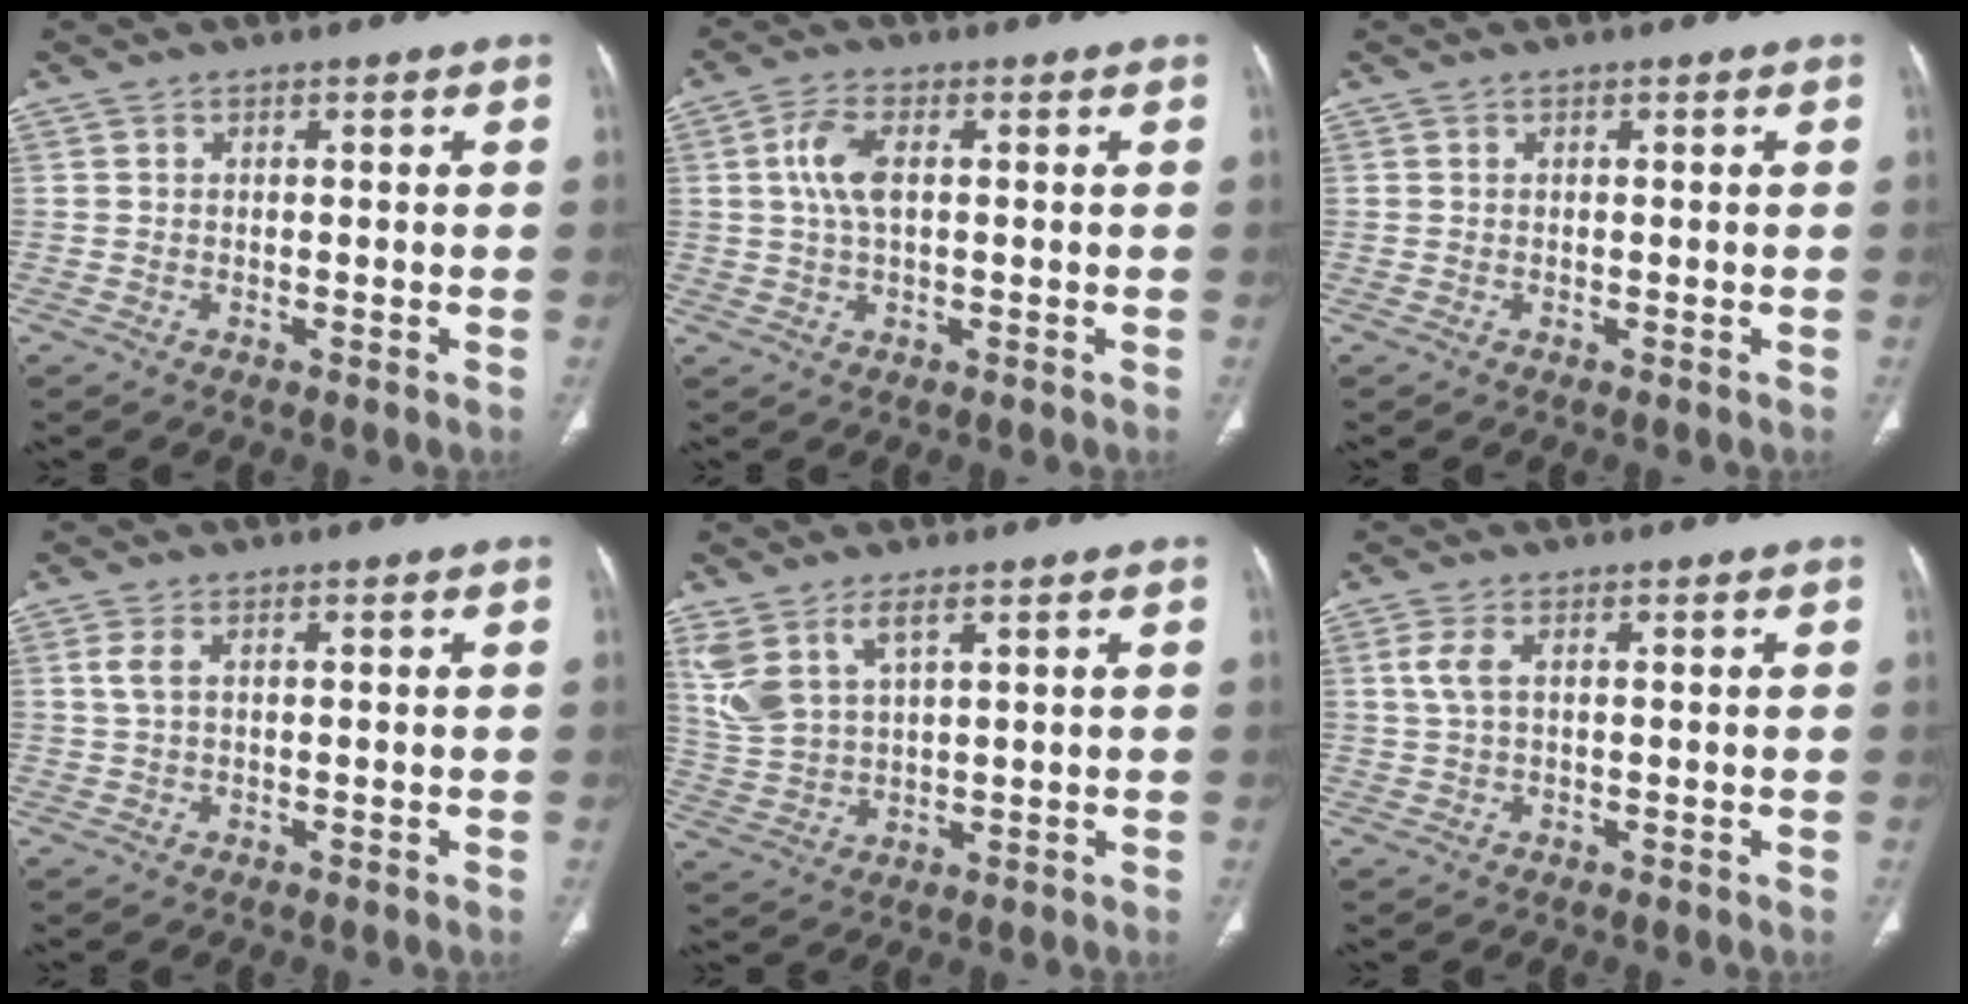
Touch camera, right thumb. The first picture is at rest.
{"total": 5.9, "force": [1.1, 2.7, 5.1], "torque": [-0.118, 0.007, 0.020]}
{"total": 0.0}
{"total": 2.2, "force": [0.7, 0.8, 1.9], "torque": [-0.058, 0.009, 0.021]}
{"total": 7.9, "force": [4.4, 3.2, 5.7], "torque": [-0.128, -0.013, 0.102]}
{"total": 3.1, "force": [0.8, 1.1, 2.8], "torque": [-0.081, 0.009, 0.022]}